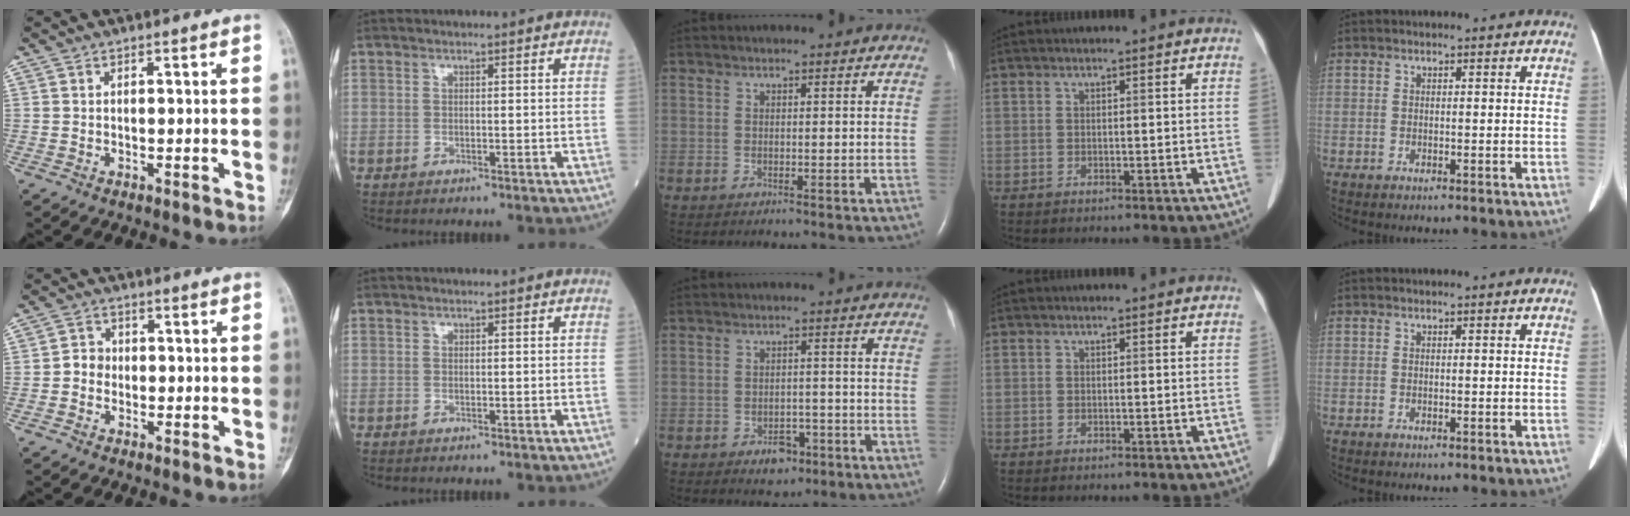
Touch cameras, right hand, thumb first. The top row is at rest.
{"thumb": {"total": 3.2, "force": [-0.5, 2.8, 1.3], "torque": [-0.007, 0.009, -0.017]}, "middle": {"total": 3.8, "force": [-2.3, 2.3, 1.9], "torque": [-0.023, 0.005, -0.027]}}